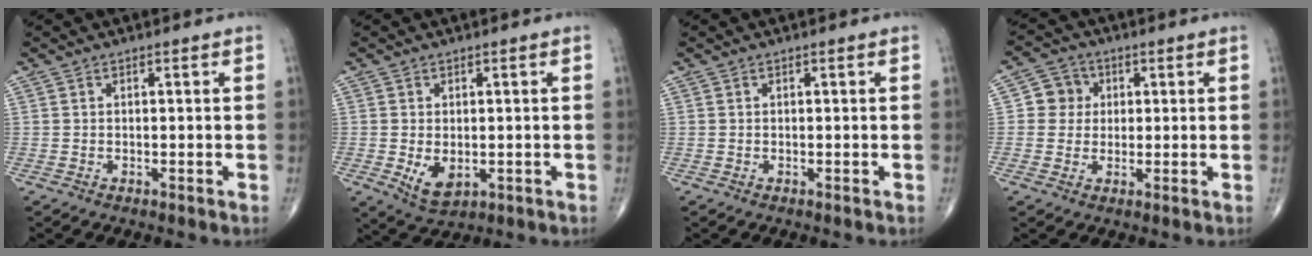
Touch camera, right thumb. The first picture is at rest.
{"total": 5.3, "force": [-0.9, 3.3, 4.0], "torque": [-0.063, -0.012, -0.003]}
{"total": 0.0}
{"total": 5.3, "force": [0.8, 5.1, 1.3], "torque": [0.009, 0.006, 0.006]}